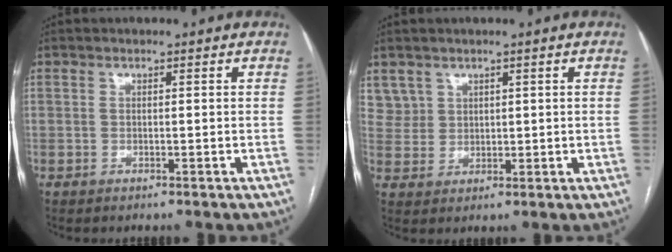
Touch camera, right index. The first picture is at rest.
{"total": 4.1, "force": [2.6, 3.2, 0.0], "torque": [0.010, 0.006, 0.054]}